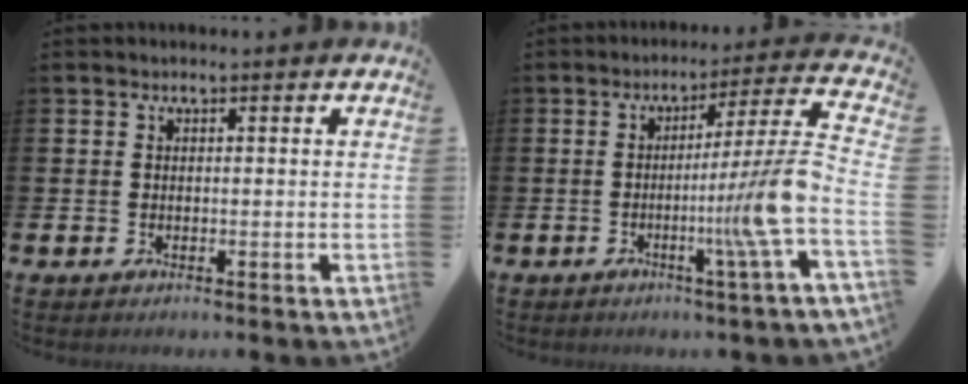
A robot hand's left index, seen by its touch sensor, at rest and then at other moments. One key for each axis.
{"total": 10.2, "fx": -2.2, "fy": -1.8, "fz": 9.8, "tx": -0.140, "ty": -0.038, "tz": -0.057}